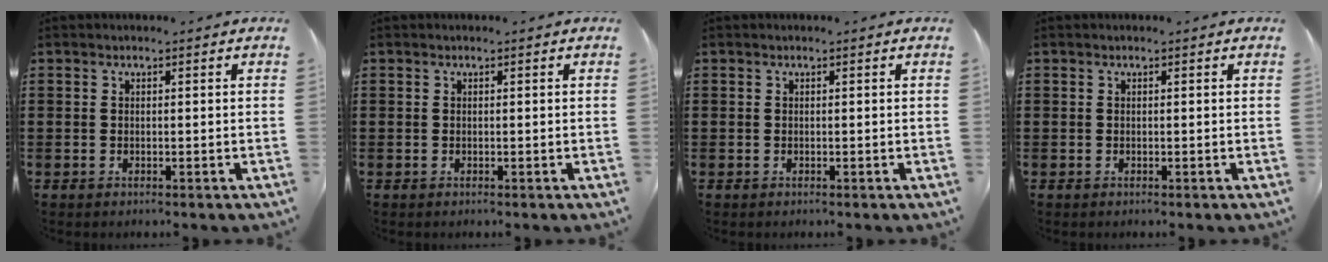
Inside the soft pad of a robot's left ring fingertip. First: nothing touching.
{"total": 0.0}
{"total": 0.0}
{"total": 0.0}